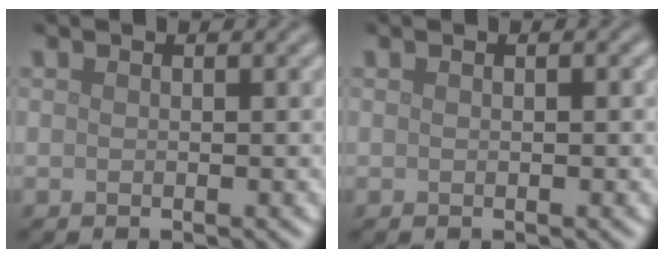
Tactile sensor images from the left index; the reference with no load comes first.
{"total": 0.0}